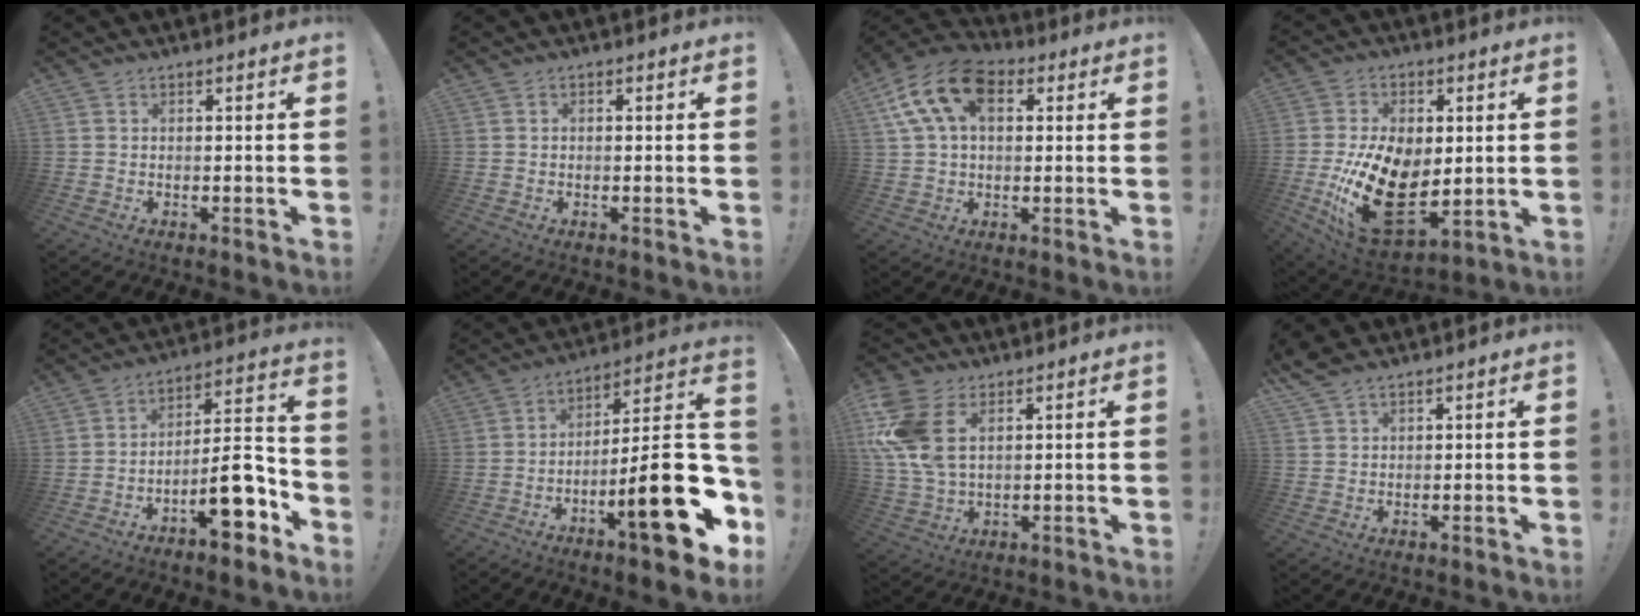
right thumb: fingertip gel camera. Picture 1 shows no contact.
{"total": 0.5, "force": [-0.3, 0.3, 0.2], "torque": [-0.007, 0.003, -0.006]}
{"total": 16.0, "force": [5.6, 10.0, 11.2], "torque": [-0.223, -0.004, 0.104]}
{"total": 23.0, "force": [-3.1, 14.7, 17.4], "torque": [-0.323, -0.001, -0.039]}
{"total": 13.9, "force": [-7.2, 5.0, 10.8], "torque": [-0.136, 0.047, -0.116]}
{"total": 23.8, "force": [-8.2, 6.0, 21.5], "torque": [-0.316, 0.040, -0.128]}
{"total": 13.4, "force": [4.8, 8.0, 9.6], "torque": [-0.205, -0.013, 0.094]}
{"total": 4.1, "force": [3.4, 1.4, 1.8], "torque": [-0.034, -0.016, 0.066]}